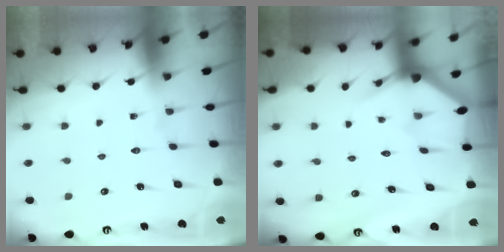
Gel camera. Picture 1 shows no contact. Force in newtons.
{"total": 2.3, "press": 2.3, "slide": 0.1}